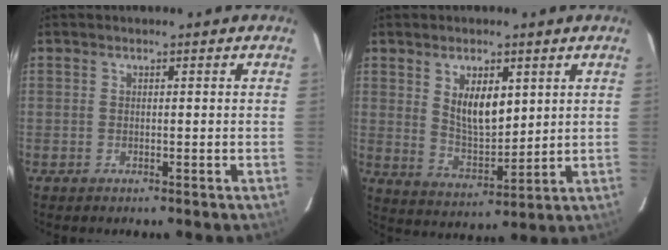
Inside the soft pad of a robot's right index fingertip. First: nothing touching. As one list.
[{"total": 8.7, "force": [3.3, 4.2, 6.8], "torque": [-0.117, -0.004, 0.073]}]